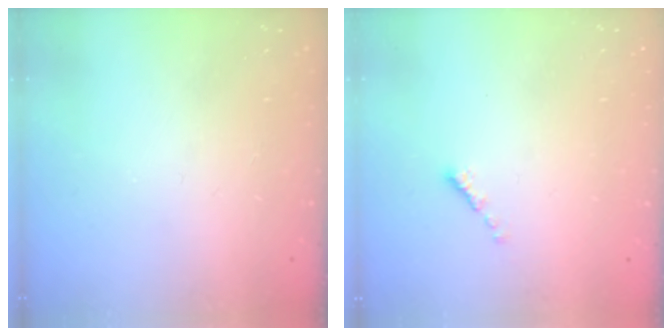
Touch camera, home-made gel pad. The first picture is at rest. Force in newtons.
{"total": 0.0}